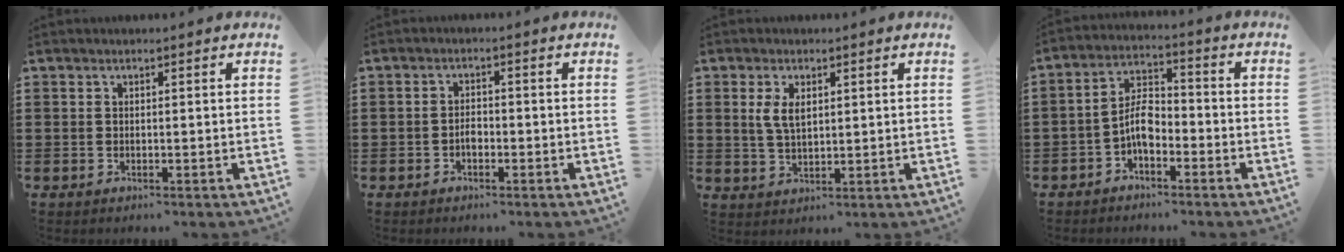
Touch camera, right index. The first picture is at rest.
{"total": 1.8, "force": [-0.8, 1.0, 1.3], "torque": [-0.026, 0.001, -0.016]}
{"total": 4.0, "force": [1.1, 1.9, 3.3], "torque": [-0.070, 0.006, 0.019]}
{"total": 5.7, "force": [-2.4, 2.7, 4.4], "torque": [-0.099, 0.006, -0.050]}